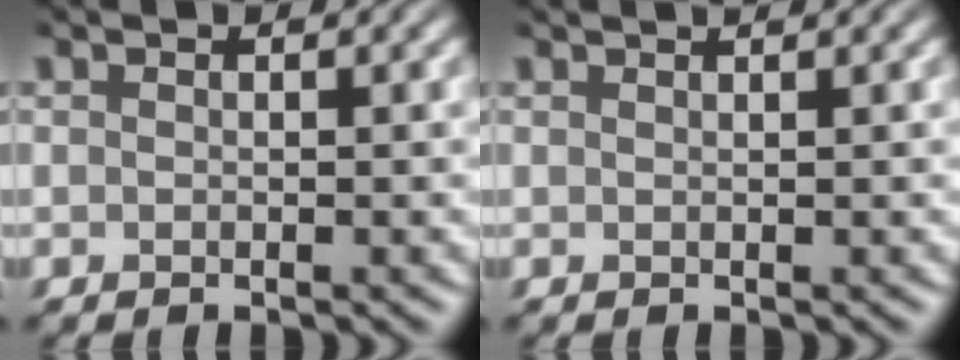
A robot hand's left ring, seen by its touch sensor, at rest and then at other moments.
{"total": 2.0, "force": [1.5, 0.7, 1.1], "torque": [0.001, 0.001, -0.003]}